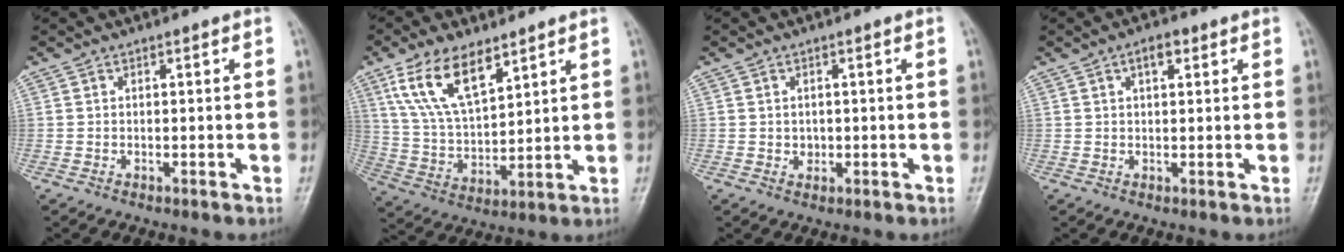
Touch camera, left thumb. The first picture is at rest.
{"total": 13.4, "force": [7.7, 6.1, 9.1], "torque": [-0.155, -0.028, 0.158]}
{"total": 1.4, "force": [0.0, 1.2, 0.6], "torque": [-0.001, 0.002, 0.003]}
{"total": 3.2, "force": [1.5, 1.6, 2.4], "torque": [-0.030, 0.000, 0.021]}